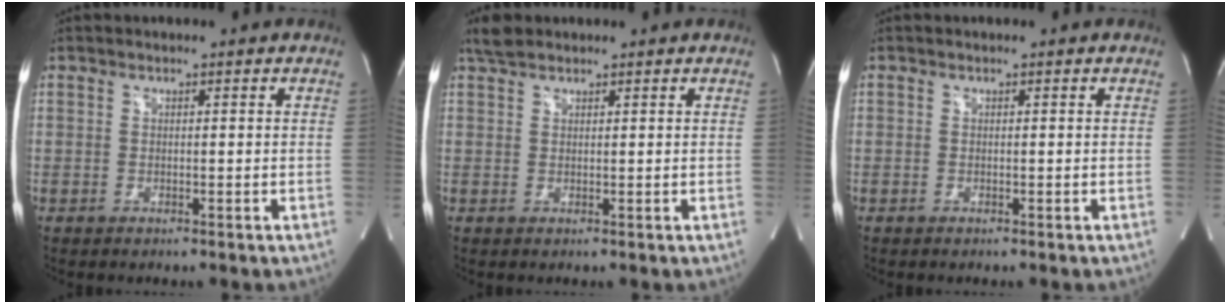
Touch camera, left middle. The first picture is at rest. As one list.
[{"total": 2.6, "force": [2.2, 1.0, 1.0], "torque": [-0.025, 0.014, 0.043]}, {"total": 0.0}]